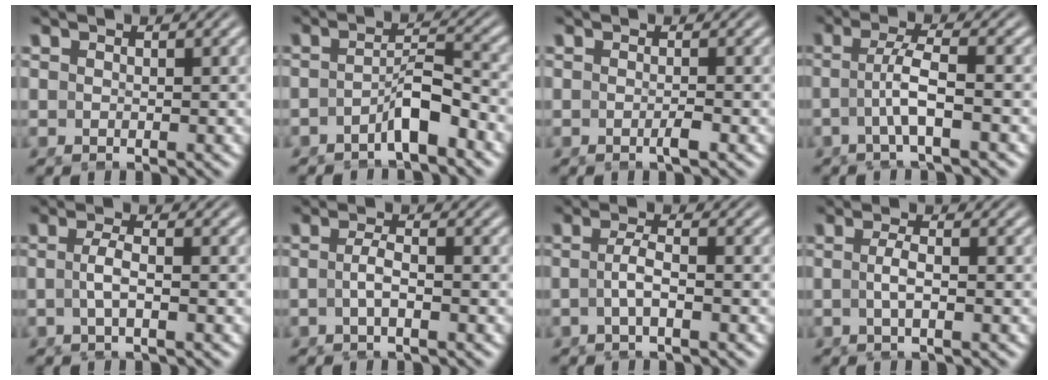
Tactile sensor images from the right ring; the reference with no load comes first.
{"total": 3.1, "force": [-2.2, 0.1, 2.1], "torque": [-0.027, -0.009, -0.034]}
{"total": 0.9, "force": [-0.6, -0.2, 0.7], "torque": [-0.008, 0.003, -0.013]}
{"total": 3.3, "force": [-1.0, 0.0, 3.1], "torque": [-0.066, -0.008, -0.012]}
{"total": 2.1, "force": [-0.8, -0.5, 1.9], "torque": [-0.043, -0.008, -0.008]}
{"total": 2.1, "force": [-1.1, -0.4, 1.7], "torque": [-0.037, -0.010, -0.015]}
{"total": 2.3, "force": [-1.2, -0.3, 2.0], "torque": [-0.044, -0.010, -0.016]}
{"total": 1.9, "force": [-0.8, -0.6, 1.6], "torque": [-0.036, -0.009, -0.008]}